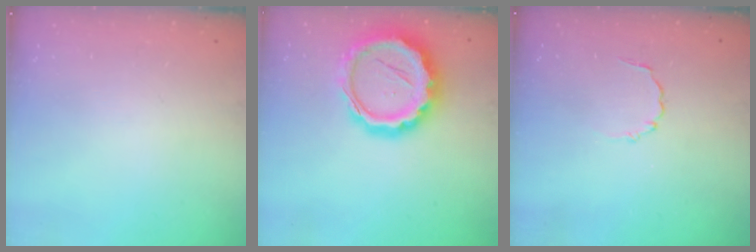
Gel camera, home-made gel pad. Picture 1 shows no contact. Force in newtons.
{"total": 19.4, "press": 19.0, "slide": 4.2}
{"total": 2.1, "press": 1.9, "slide": 0.9}